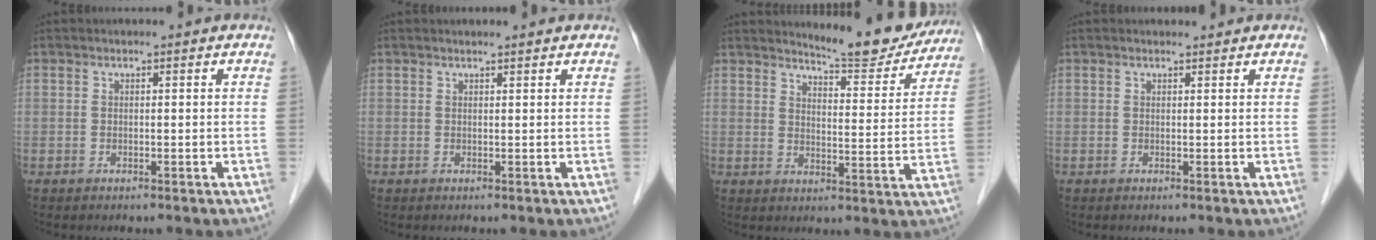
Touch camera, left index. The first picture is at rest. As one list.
[{"total": 1.4, "force": [1.4, 0.1, 0.3], "torque": [-0.009, 0.007, 0.020]}, {"total": 10.8, "force": [10.4, 1.5, 2.5], "torque": [-0.030, -0.022, 0.130]}, {"total": 1.0, "force": [1.0, 0.2, 0.0], "torque": [-0.010, 0.007, 0.015]}]